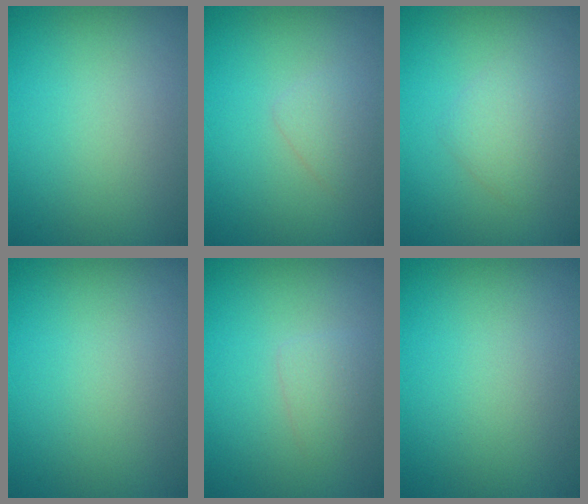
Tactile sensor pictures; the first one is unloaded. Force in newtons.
{"total": 1.3, "press": 1.3, "slide": 0.1}
{"total": 2.1, "press": 2.1, "slide": 0.1}
{"total": 0.0}
{"total": 1.3, "press": 1.3, "slide": 0.1}
{"total": 0.0}